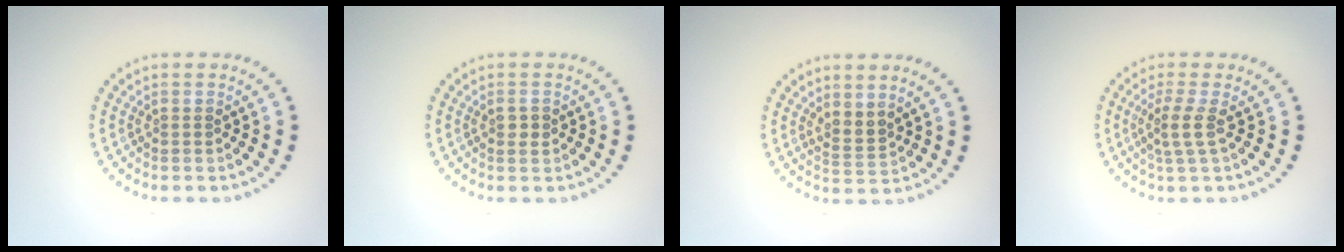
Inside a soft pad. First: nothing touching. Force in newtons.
{"total": 1.0, "press": 1.0, "slide": 0.2}
{"total": 2.0, "press": 1.4, "slide": 1.4}
{"total": 2.2, "press": 1.7, "slide": 1.4}